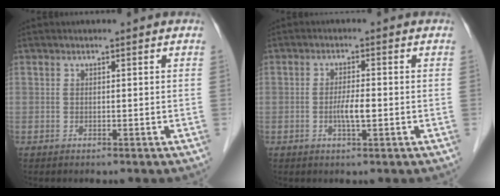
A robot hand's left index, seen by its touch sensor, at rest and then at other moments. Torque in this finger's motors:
{"motor_torque": [0.82, 0.67, 0.08, 0.07]}